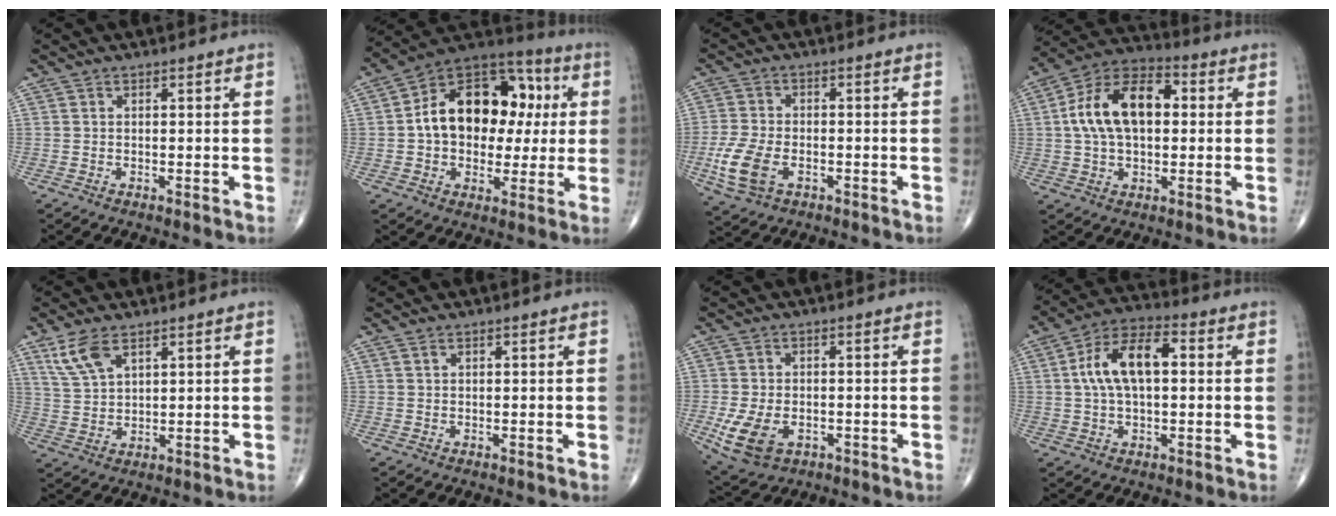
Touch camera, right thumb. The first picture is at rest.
{"total": 20.5, "force": [2.1, 14.0, 14.8], "torque": [-0.182, 0.031, 0.028]}
{"total": 8.6, "force": [-2.8, 5.2, 6.3], "torque": [-0.141, 0.006, -0.050]}
{"total": 16.1, "force": [2.1, 9.5, 12.8], "torque": [-0.216, 0.030, 0.028]}
{"total": 6.7, "force": [4.1, 3.0, 4.4], "torque": [-0.087, -0.011, 0.090]}
{"total": 0.6, "force": [0.4, 0.3, 0.3], "torque": [-0.003, 0.002, 0.009]}
{"total": 9.0, "force": [-2.8, 5.8, 6.2], "torque": [-0.124, 0.002, -0.037]}
{"total": 12.4, "force": [1.7, 6.3, 10.5], "torque": [-0.192, 0.027, 0.024]}